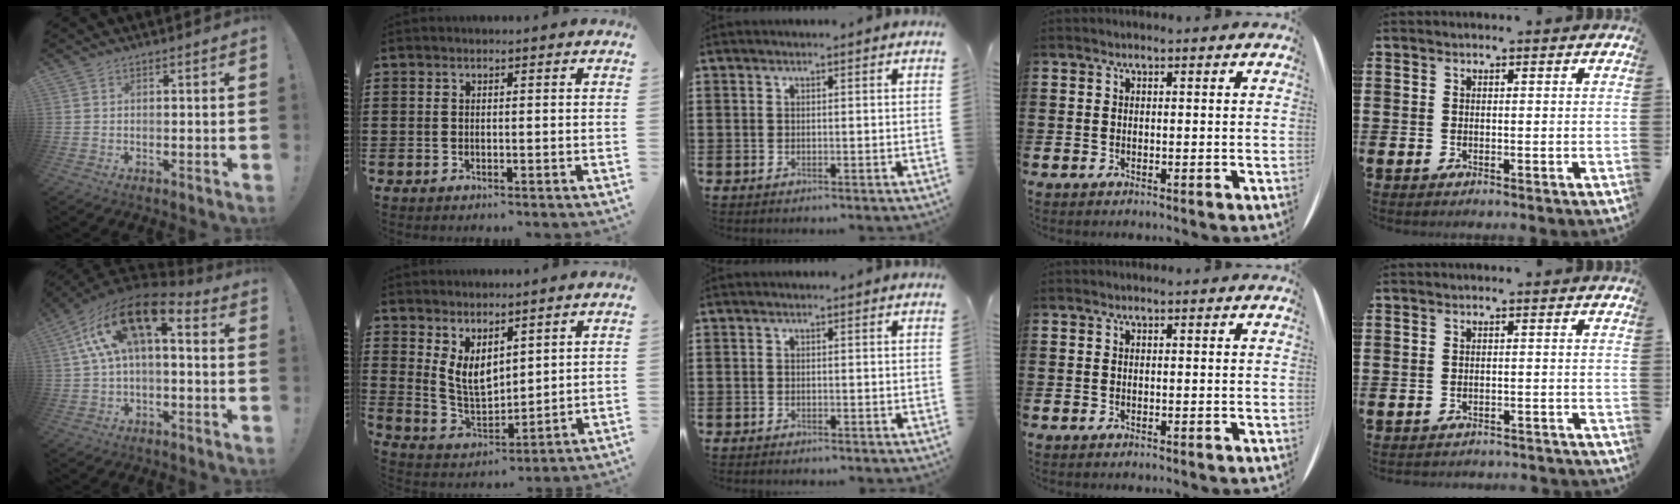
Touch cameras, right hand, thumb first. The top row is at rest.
{"thumb": {"total": 16.1, "force": [5.3, 7.4, 13.3], "torque": [-0.240, -0.017, 0.097]}, "index": {"total": 5.3, "force": [3.4, 2.7, 3.1], "torque": [-0.081, -0.016, 0.063]}, "middle": {"total": 0.6, "force": [-0.6, 0.1, 0.1], "torque": [-0.002, -0.001, -0.013]}, "little": {"total": 1.4, "force": [-1.4, -0.1, -0.1], "torque": [-0.002, 0.003, -0.031]}}